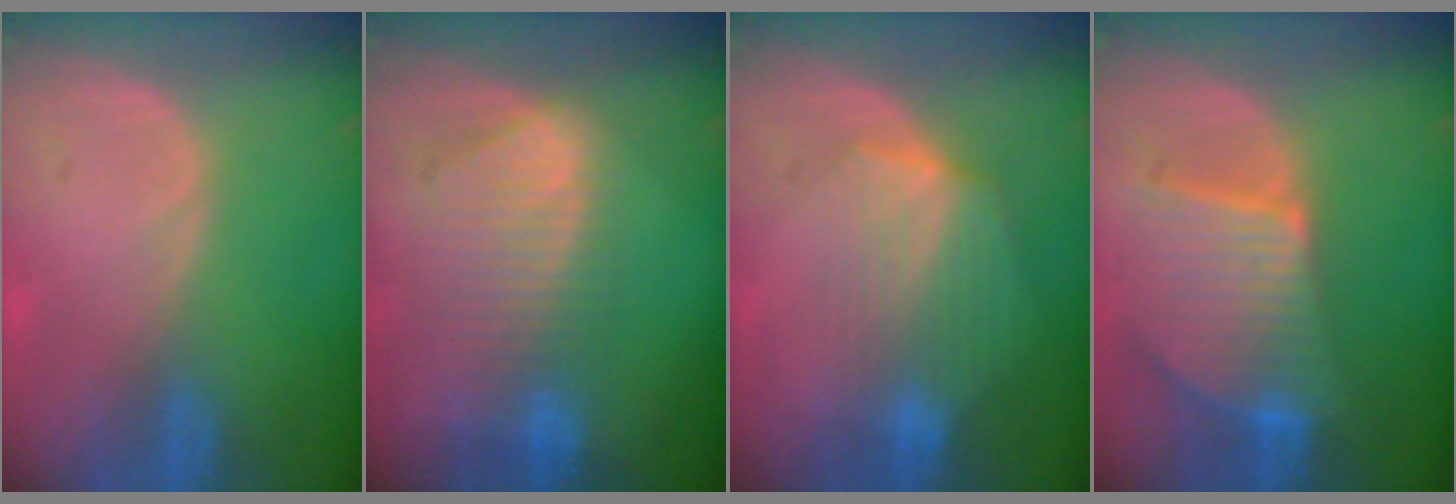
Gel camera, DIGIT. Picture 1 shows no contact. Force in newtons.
{"total": 9.2, "press": 8.1, "slide": 4.5}
{"total": 7.2, "press": 6.7, "slide": 2.6}
{"total": 9.4, "press": 8.2, "slide": 4.6}